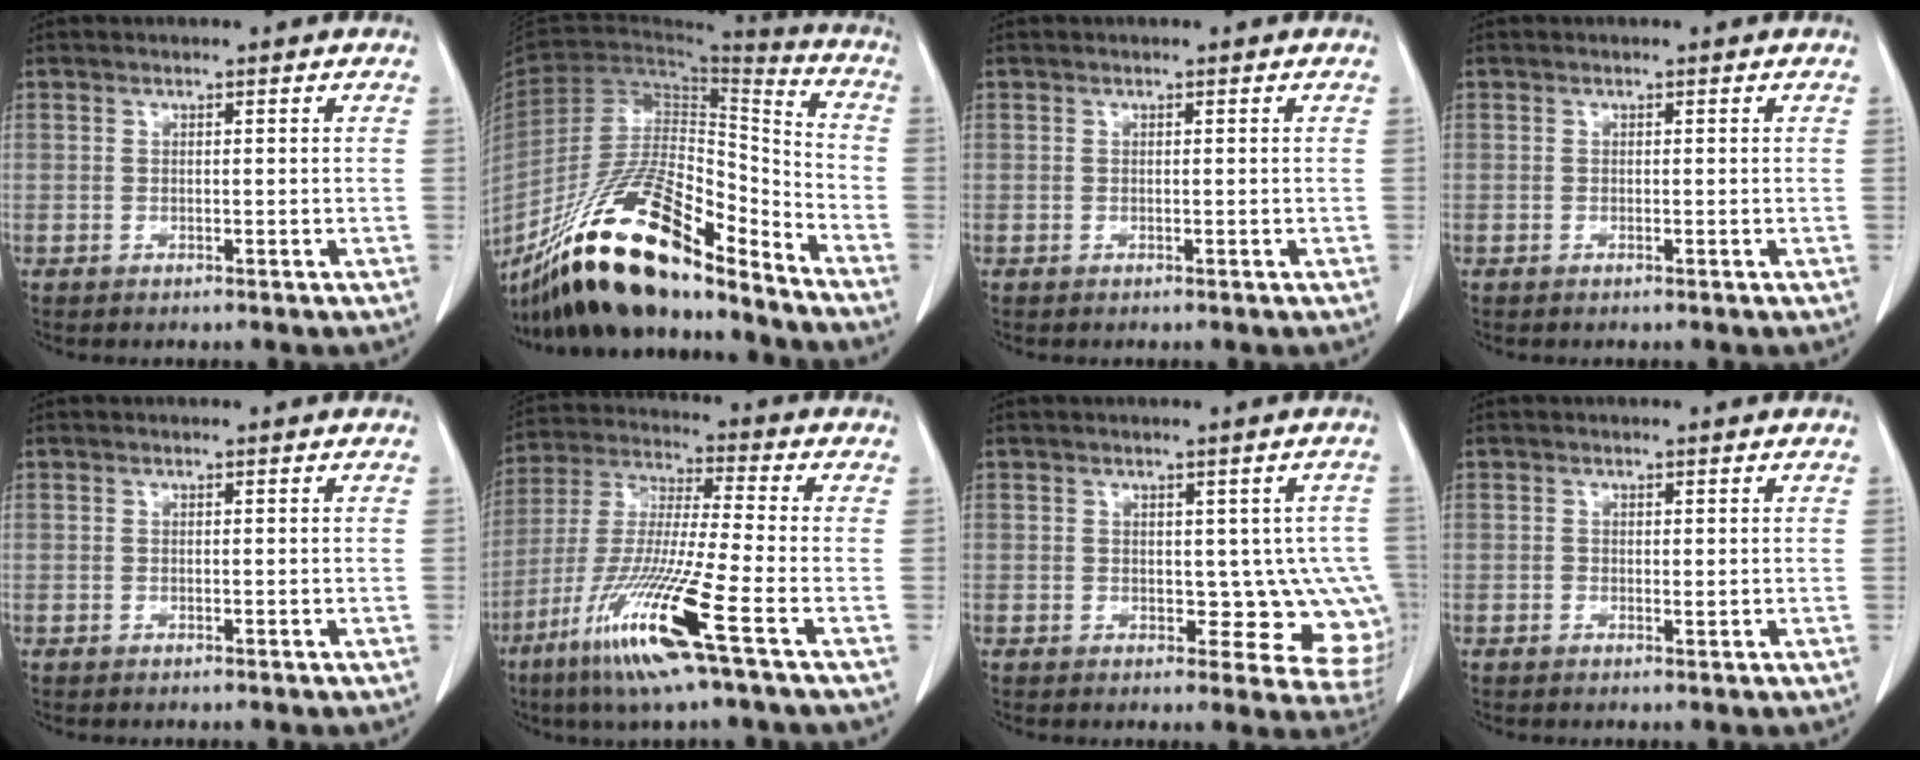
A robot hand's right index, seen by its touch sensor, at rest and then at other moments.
{"total": 23.9, "force": [-17.7, 5.2, 15.1], "torque": [-0.278, -0.010, -0.319]}
{"total": 0.0}
{"total": 0.0}
{"total": 0.0}
{"total": 15.8, "force": [-7.6, -0.7, 13.8], "torque": [-0.290, -0.035, -0.147]}
{"total": 7.6, "force": [-0.5, 4.5, 6.0], "torque": [-0.041, 0.006, 0.003]}
{"total": 0.6, "force": [0.1, 0.4, 0.4], "torque": [-0.005, 0.001, 0.002]}